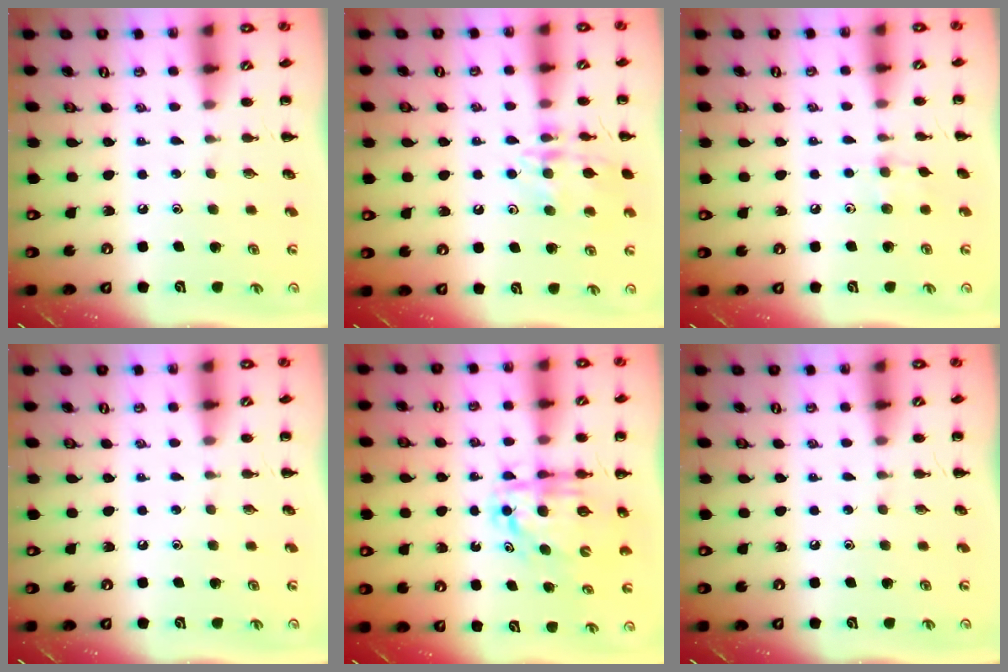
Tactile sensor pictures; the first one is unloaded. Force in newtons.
{"total": 14.5, "press": 14.5, "slide": 0.8}
{"total": 3.5, "press": 3.3, "slide": 1.2}
{"total": 0.0}
{"total": 7.1, "press": 7.0, "slide": 1.2}
{"total": 0.0}